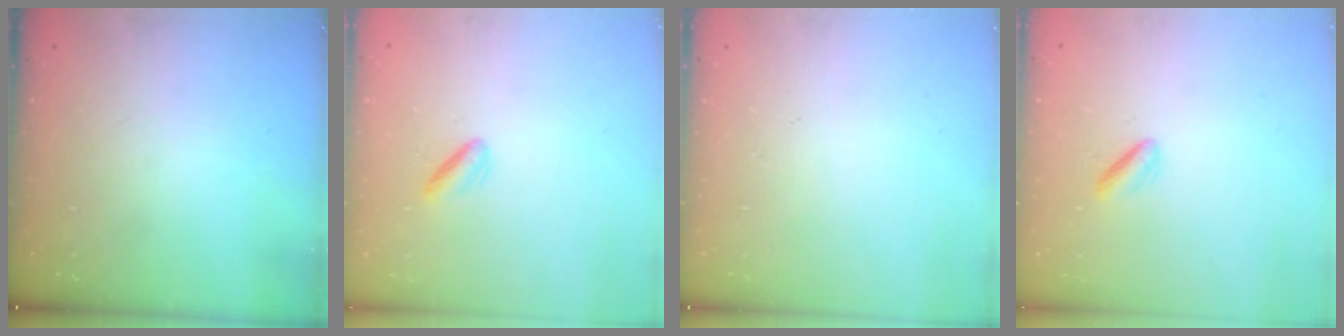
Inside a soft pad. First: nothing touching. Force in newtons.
{"total": 1.2, "press": 0.8, "slide": 0.8}
{"total": 0.0}
{"total": 1.0, "press": 0.6, "slide": 0.8}